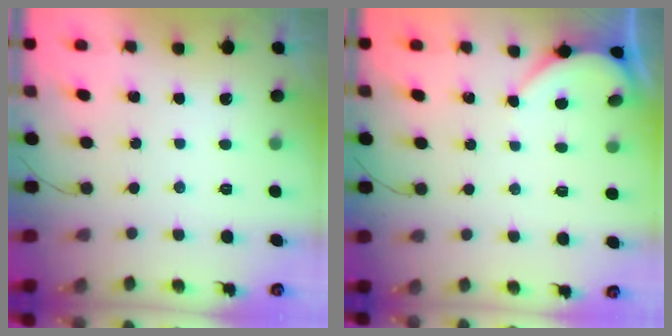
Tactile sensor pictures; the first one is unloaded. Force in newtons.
{"total": 2.7, "press": 2.7, "slide": 0.1}